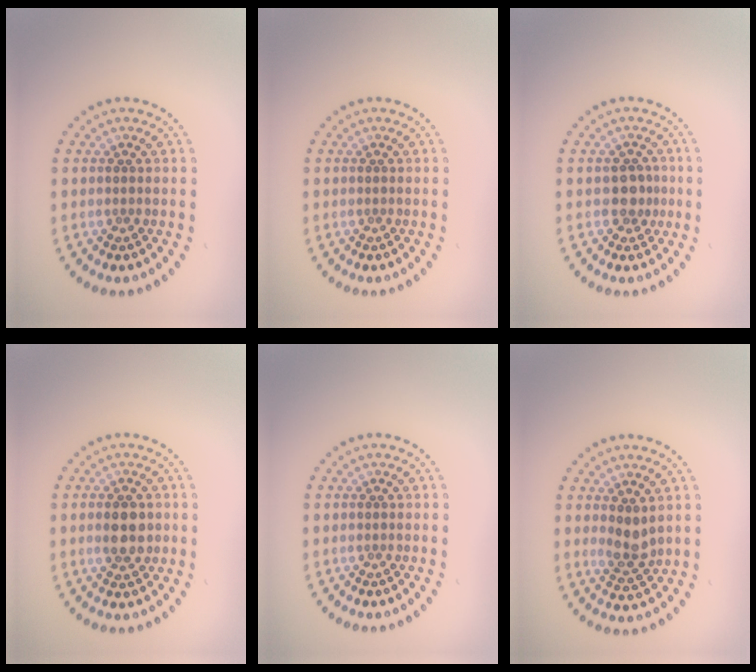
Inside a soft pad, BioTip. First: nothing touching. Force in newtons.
{"total": 0.0}
{"total": 2.0, "press": 1.8, "slide": 0.8}
{"total": 3.3, "press": 3.3, "slide": 0.1}
{"total": 0.0}
{"total": 2.5, "press": 2.3, "slide": 1.0}